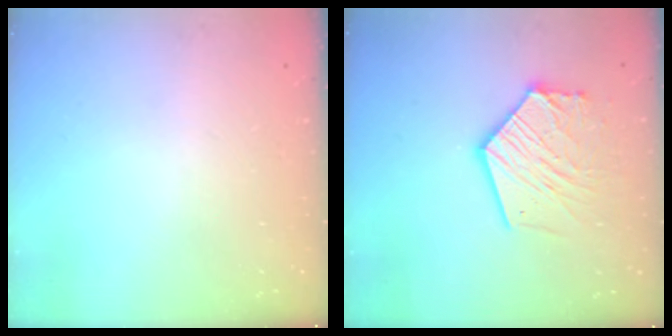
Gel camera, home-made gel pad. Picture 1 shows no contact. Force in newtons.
{"total": 15.1, "press": 15.0, "slide": 1.7}